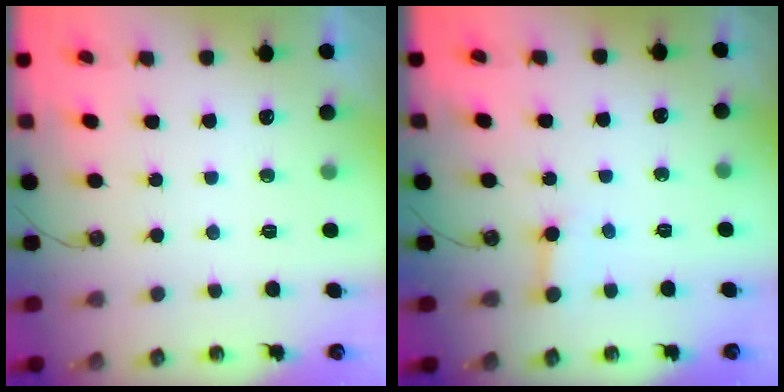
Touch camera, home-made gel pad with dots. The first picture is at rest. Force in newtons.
{"total": 3.1, "press": 3.0, "slide": 0.3}